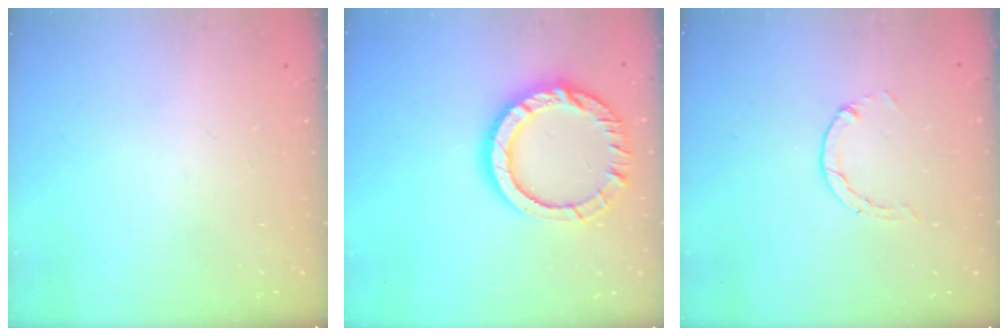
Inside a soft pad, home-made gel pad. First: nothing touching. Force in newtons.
{"total": 15.1, "press": 15.0, "slide": 1.5}
{"total": 0.6, "press": 0.6, "slide": 0.2}